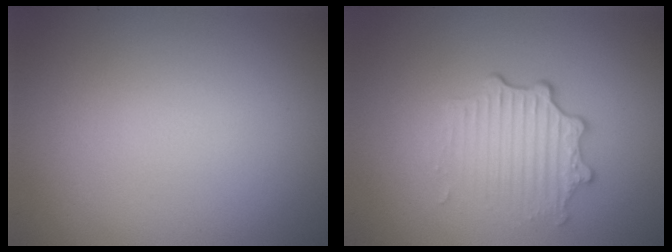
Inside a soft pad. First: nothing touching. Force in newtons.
{"total": 3.4, "press": 2.8, "slide": 1.9}